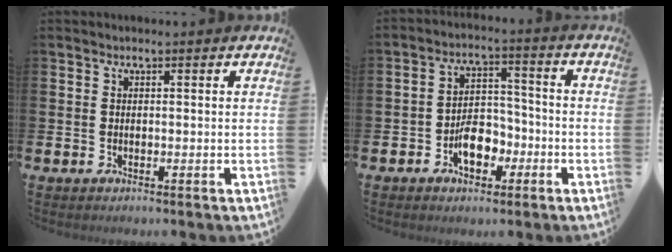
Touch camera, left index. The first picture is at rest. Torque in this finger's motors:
{"motor_torque": [0.87, 0.39, 0.54, 0.16]}